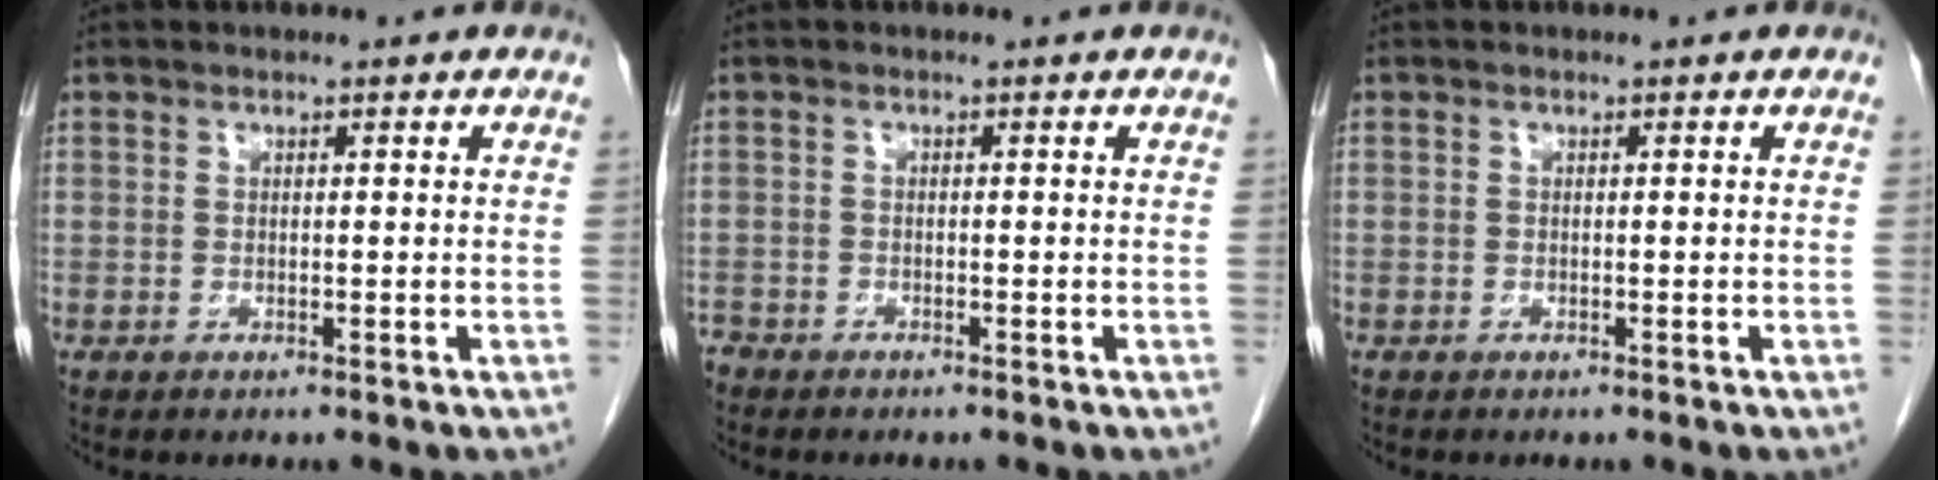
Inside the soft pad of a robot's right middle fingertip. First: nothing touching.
{"total": 1.9, "force": [-1.7, 0.9, 0.2], "torque": [-0.006, -0.001, -0.032]}
{"total": 0.0}